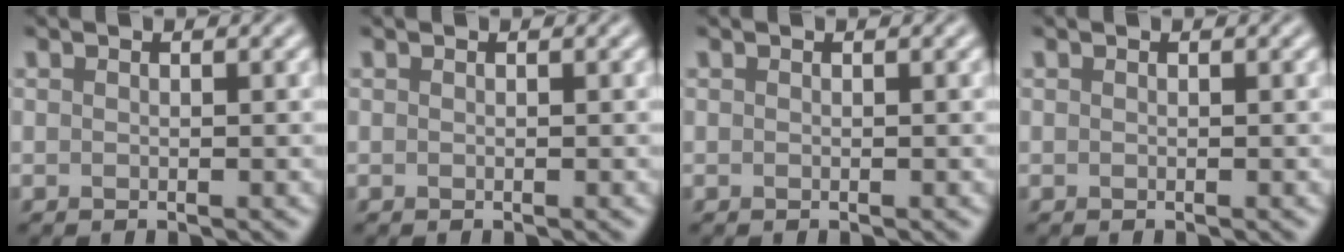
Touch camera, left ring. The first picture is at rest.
{"total": 0.0}
{"total": 0.0}
{"total": 0.0}